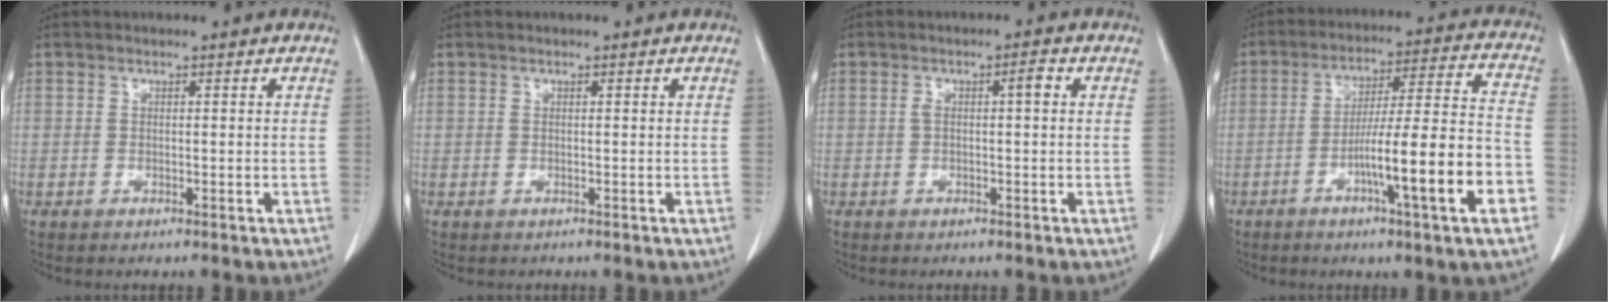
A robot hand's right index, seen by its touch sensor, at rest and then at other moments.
{"total": 0.0}
{"total": 2.6, "force": [0.4, 0.6, 2.5], "torque": [-0.046, 0.013, 0.008]}
{"total": 15.8, "force": [-5.9, 0.1, 14.7], "torque": [-0.234, 0.005, -0.092]}